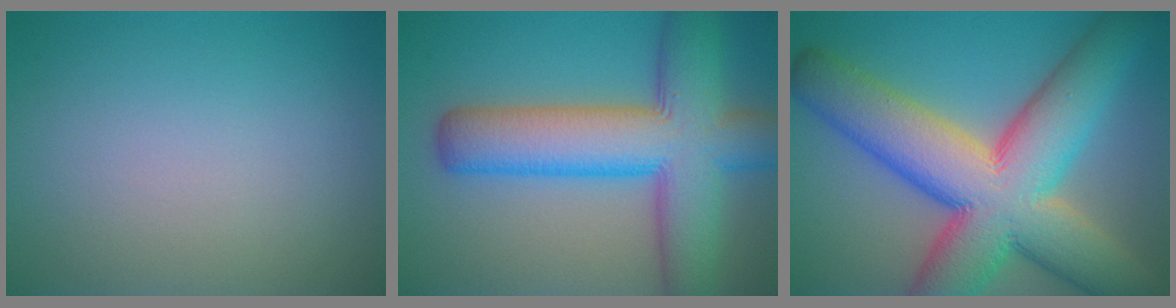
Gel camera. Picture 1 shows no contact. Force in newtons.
{"total": 11.1, "press": 11.1, "slide": 0.4}
{"total": 15.3, "press": 15.2, "slide": 0.9}